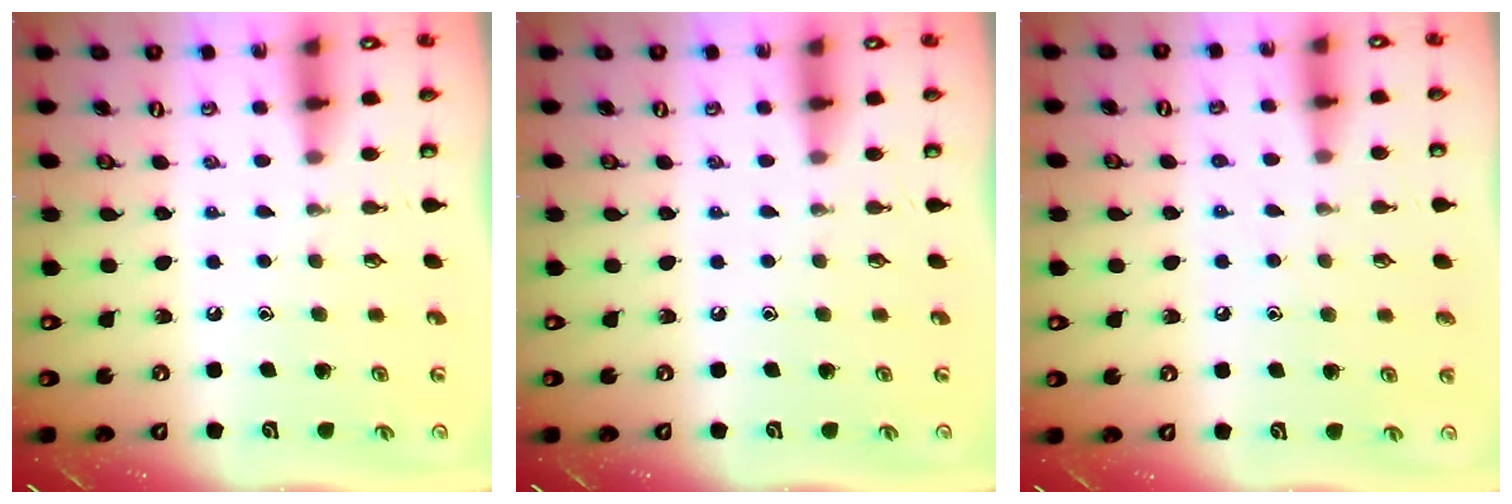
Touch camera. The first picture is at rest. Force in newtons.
{"total": 0.0}
{"total": 4.1, "press": 4.1, "slide": 0.4}